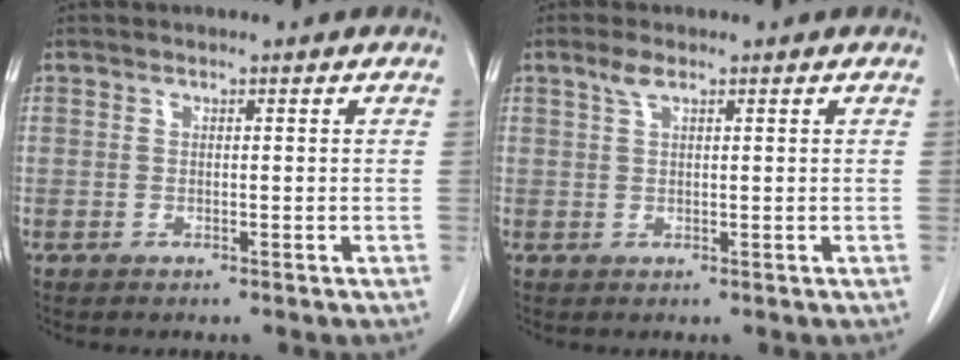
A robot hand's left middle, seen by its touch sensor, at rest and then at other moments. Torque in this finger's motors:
{"motor_torque": [-0.03, -0.05, -0.09, -0.02]}